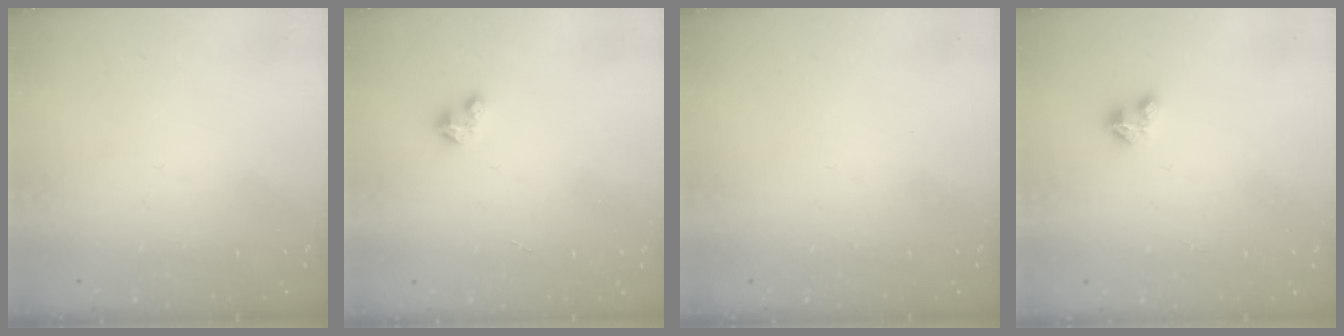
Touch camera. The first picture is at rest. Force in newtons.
{"total": 1.7, "press": 1.7, "slide": 0.2}
{"total": 0.0}
{"total": 2.1, "press": 2.1, "slide": 0.2}